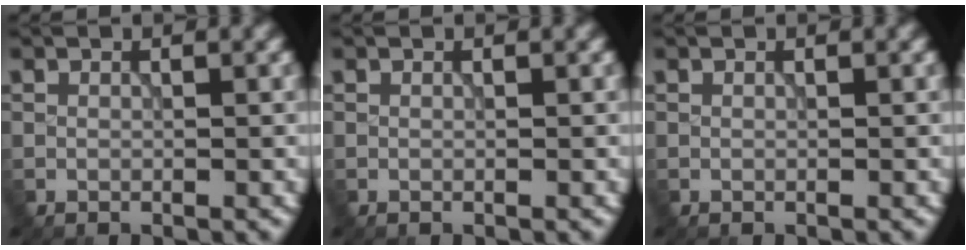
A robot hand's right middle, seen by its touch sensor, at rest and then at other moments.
{"total": 0.0}
{"total": 0.0}